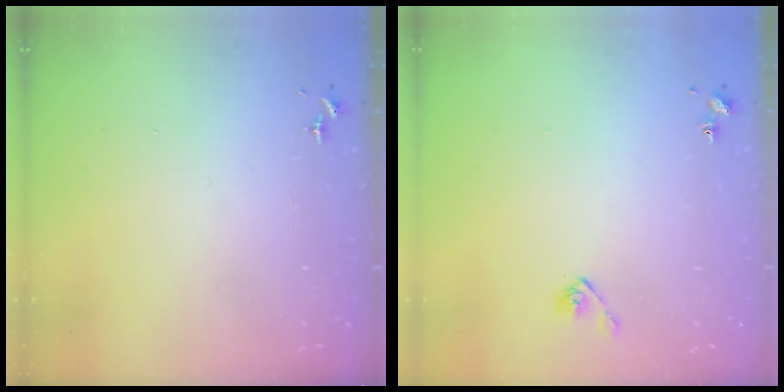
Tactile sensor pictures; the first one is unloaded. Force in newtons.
{"total": 5.2, "press": 5.1, "slide": 0.6}